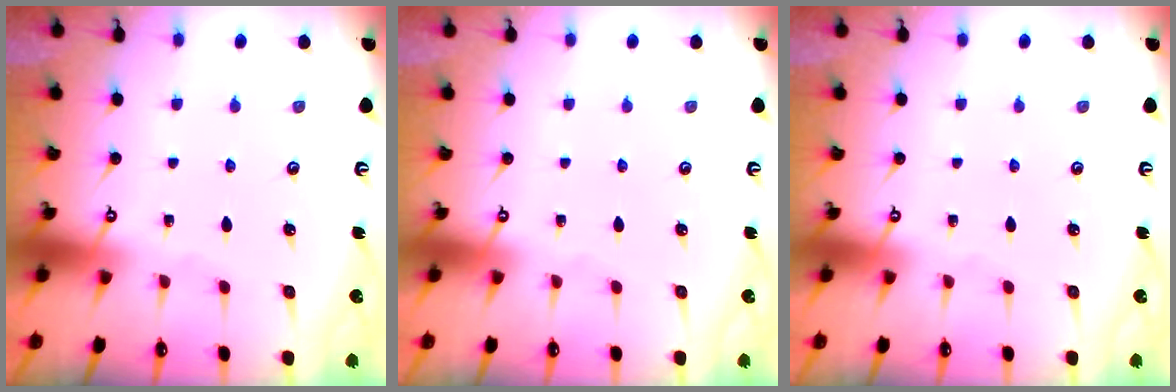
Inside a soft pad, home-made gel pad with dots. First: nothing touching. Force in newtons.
{"total": 0.0}
{"total": 0.0}